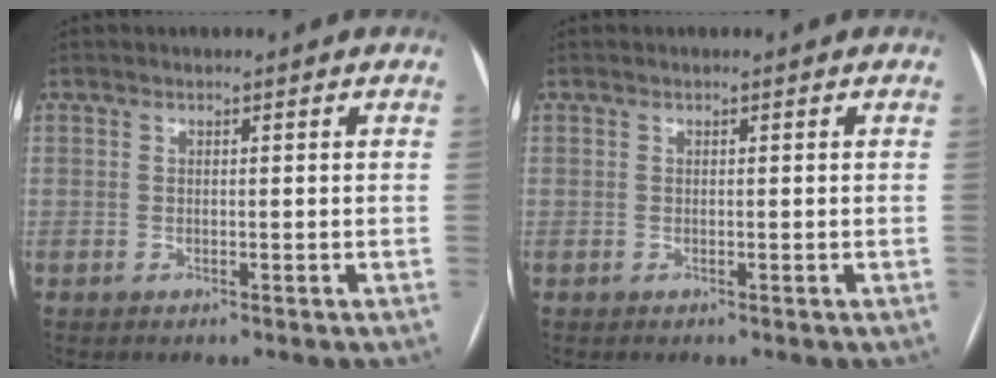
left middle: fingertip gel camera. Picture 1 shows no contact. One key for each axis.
{"total": 0.0}